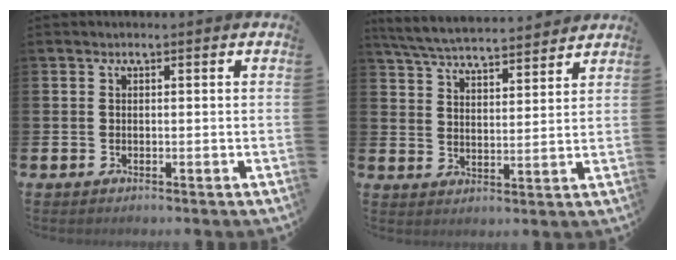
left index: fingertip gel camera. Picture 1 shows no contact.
{"total": 6.0, "force": [5.9, 0.5, 1.2], "torque": [-0.049, -0.036, 0.104]}